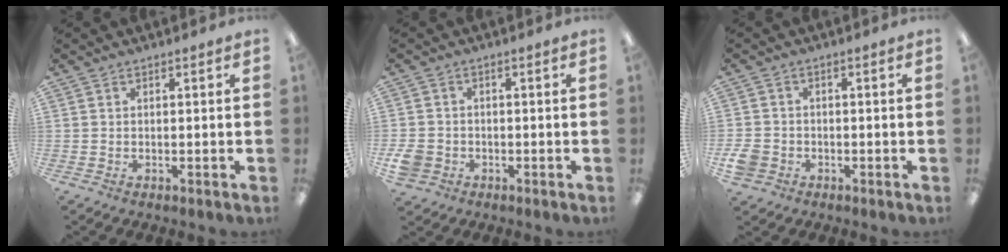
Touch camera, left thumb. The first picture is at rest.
{"total": 4.0, "force": [-1.6, 3.4, 1.5], "torque": [-0.035, 0.005, -0.030]}
{"total": 3.9, "force": [-1.6, 3.2, 1.4], "torque": [-0.035, 0.005, -0.032]}